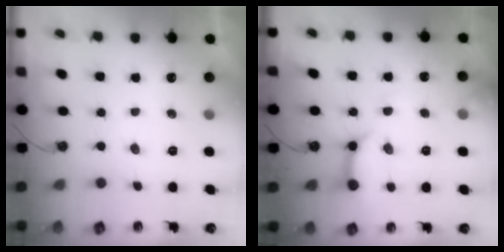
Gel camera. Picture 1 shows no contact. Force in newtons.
{"total": 11.8, "press": 11.8, "slide": 1.2}